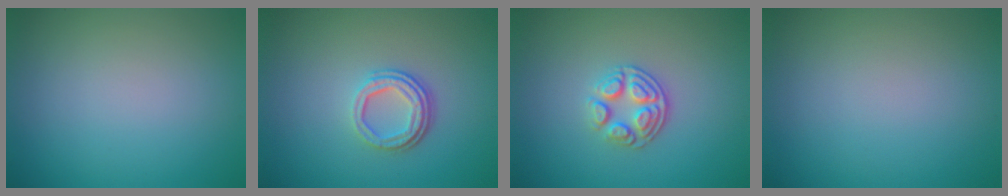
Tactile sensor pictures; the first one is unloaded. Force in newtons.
{"total": 3.3, "press": 2.5, "slide": 2.2}
{"total": 3.2, "press": 2.6, "slide": 2.0}
{"total": 0.0}